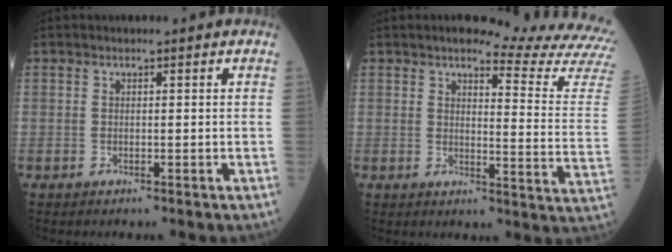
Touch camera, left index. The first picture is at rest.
{"total": 14.7, "force": [14.1, -1.8, 3.9], "torque": [-0.052, -0.138, 0.145]}